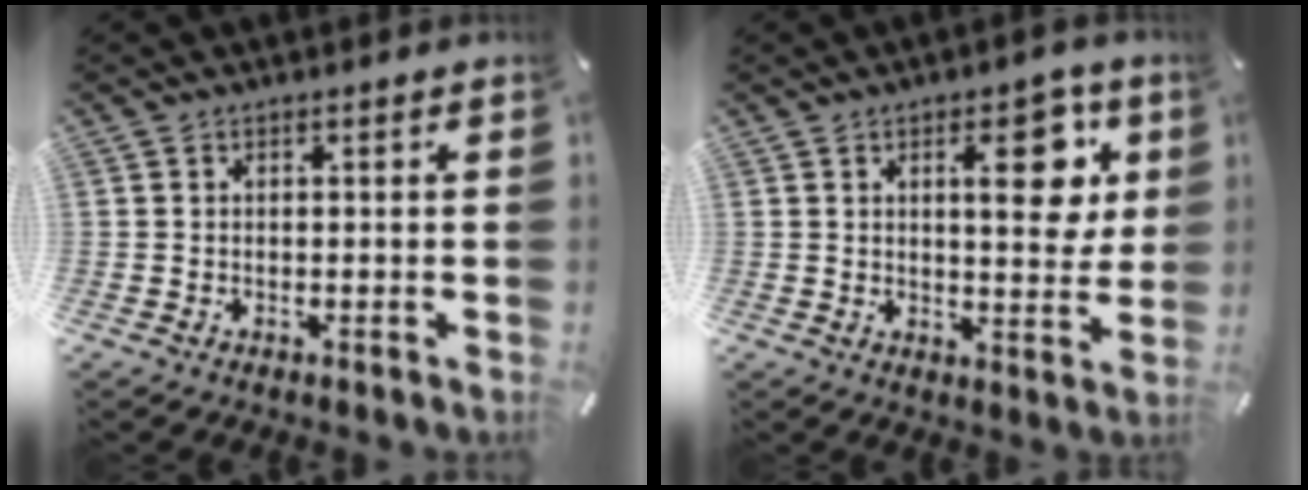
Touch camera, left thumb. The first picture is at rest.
{"total": 12.9, "force": [4.8, 5.6, 10.6], "torque": [-0.130, -0.018, 0.071]}